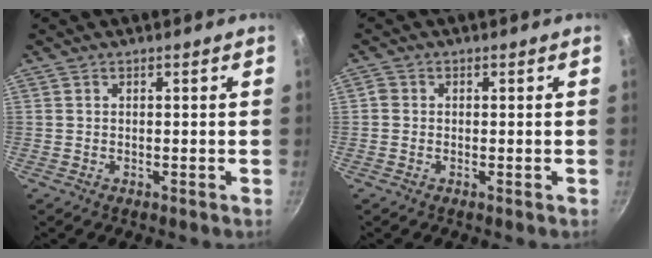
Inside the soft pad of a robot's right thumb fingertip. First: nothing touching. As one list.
[{"total": 1.3, "force": [-0.4, 1.1, 0.5], "torque": [-0.008, 0.004, -0.010]}]